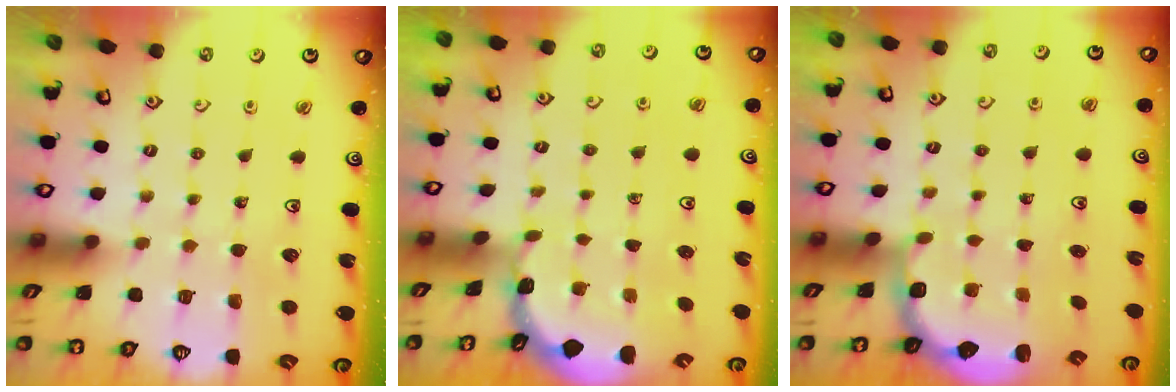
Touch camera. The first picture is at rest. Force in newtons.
{"total": 0.0}
{"total": 2.7, "press": 2.3, "slide": 1.5}